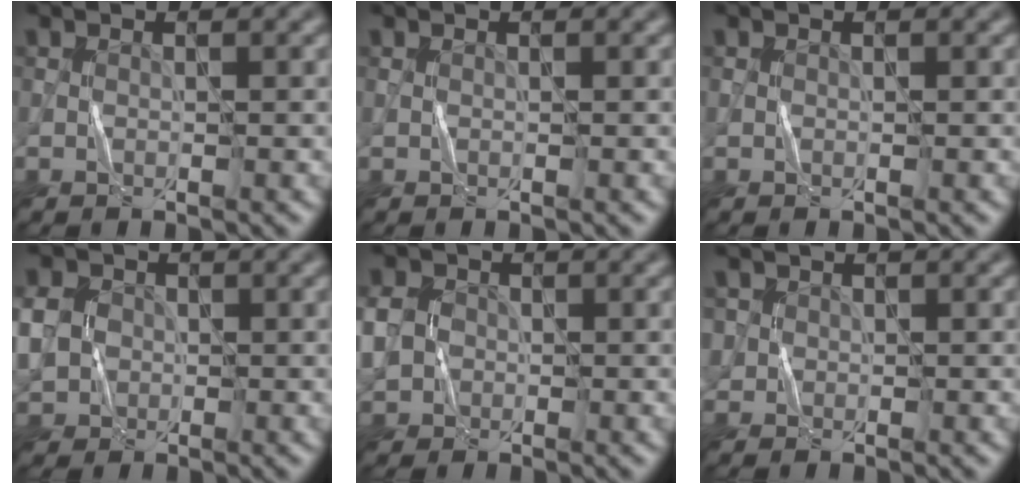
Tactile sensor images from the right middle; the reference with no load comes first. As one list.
[{"total": 0.0}, {"total": 0.0}, {"total": 5.5, "force": [-0.2, 4.9, 2.5], "torque": [-0.062, 0.011, -0.020]}, {"total": 5.1, "force": [-0.3, 4.6, 2.2], "torque": [-0.055, 0.010, -0.024]}, {"total": 1.6, "force": [0.5, 1.5, 0.2], "torque": [-0.002, 0.006, 0.013]}]